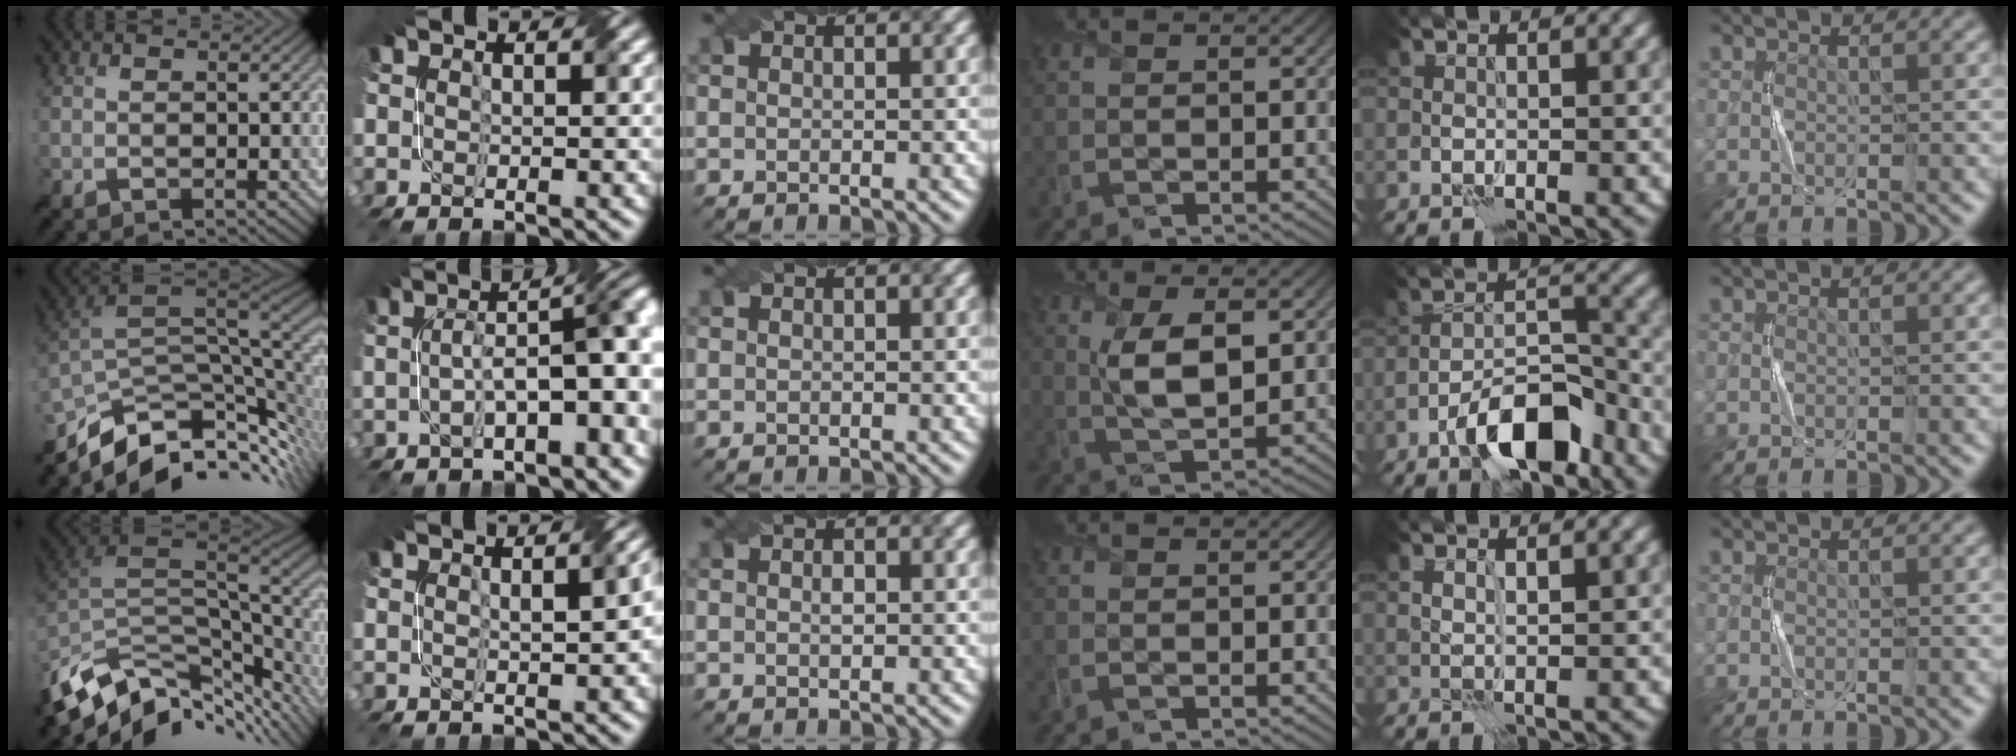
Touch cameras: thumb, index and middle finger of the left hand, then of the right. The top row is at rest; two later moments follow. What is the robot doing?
{"motion": "twist", "object": "screw"}